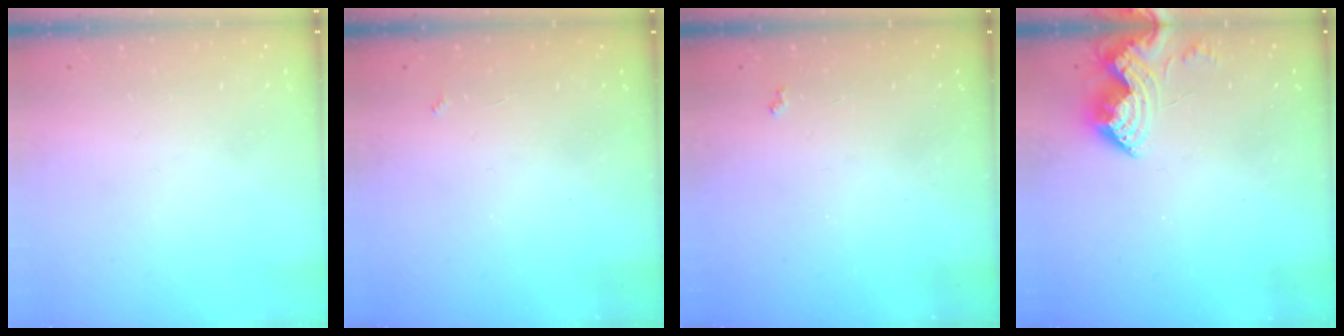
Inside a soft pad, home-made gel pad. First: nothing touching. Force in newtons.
{"total": 2.2, "press": 2.2, "slide": 0.4}
{"total": 1.9, "press": 1.8, "slide": 0.5}
{"total": 9.1, "press": 9.1, "slide": 0.8}